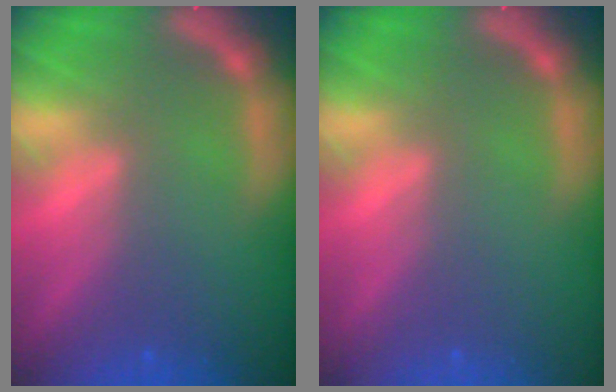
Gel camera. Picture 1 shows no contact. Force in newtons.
{"total": 0.0}